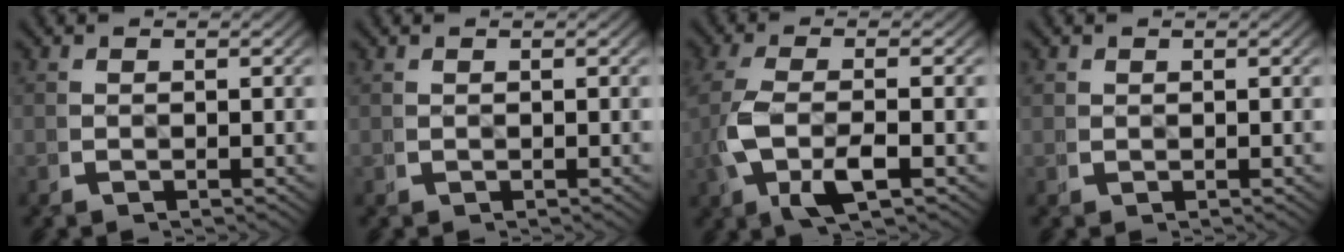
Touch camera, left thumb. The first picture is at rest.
{"total": 0.0}
{"total": 6.2, "force": [-0.5, 2.7, 5.5], "torque": [-0.143, -0.015, 0.000]}
{"total": 0.8, "force": [0.4, 0.6, 0.1], "torque": [-0.006, -0.008, 0.010]}